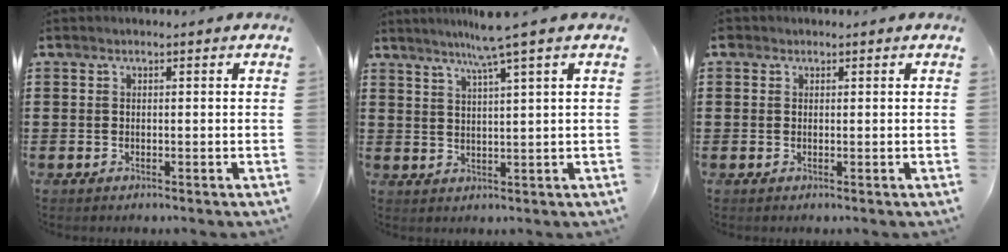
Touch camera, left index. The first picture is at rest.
{"total": 5.8, "force": [3.9, -1.2, 4.1], "torque": [-0.087, -0.007, 0.065]}
{"total": 0.6, "force": [0.2, 0.5, 0.2], "torque": [-0.006, 0.005, 0.003]}